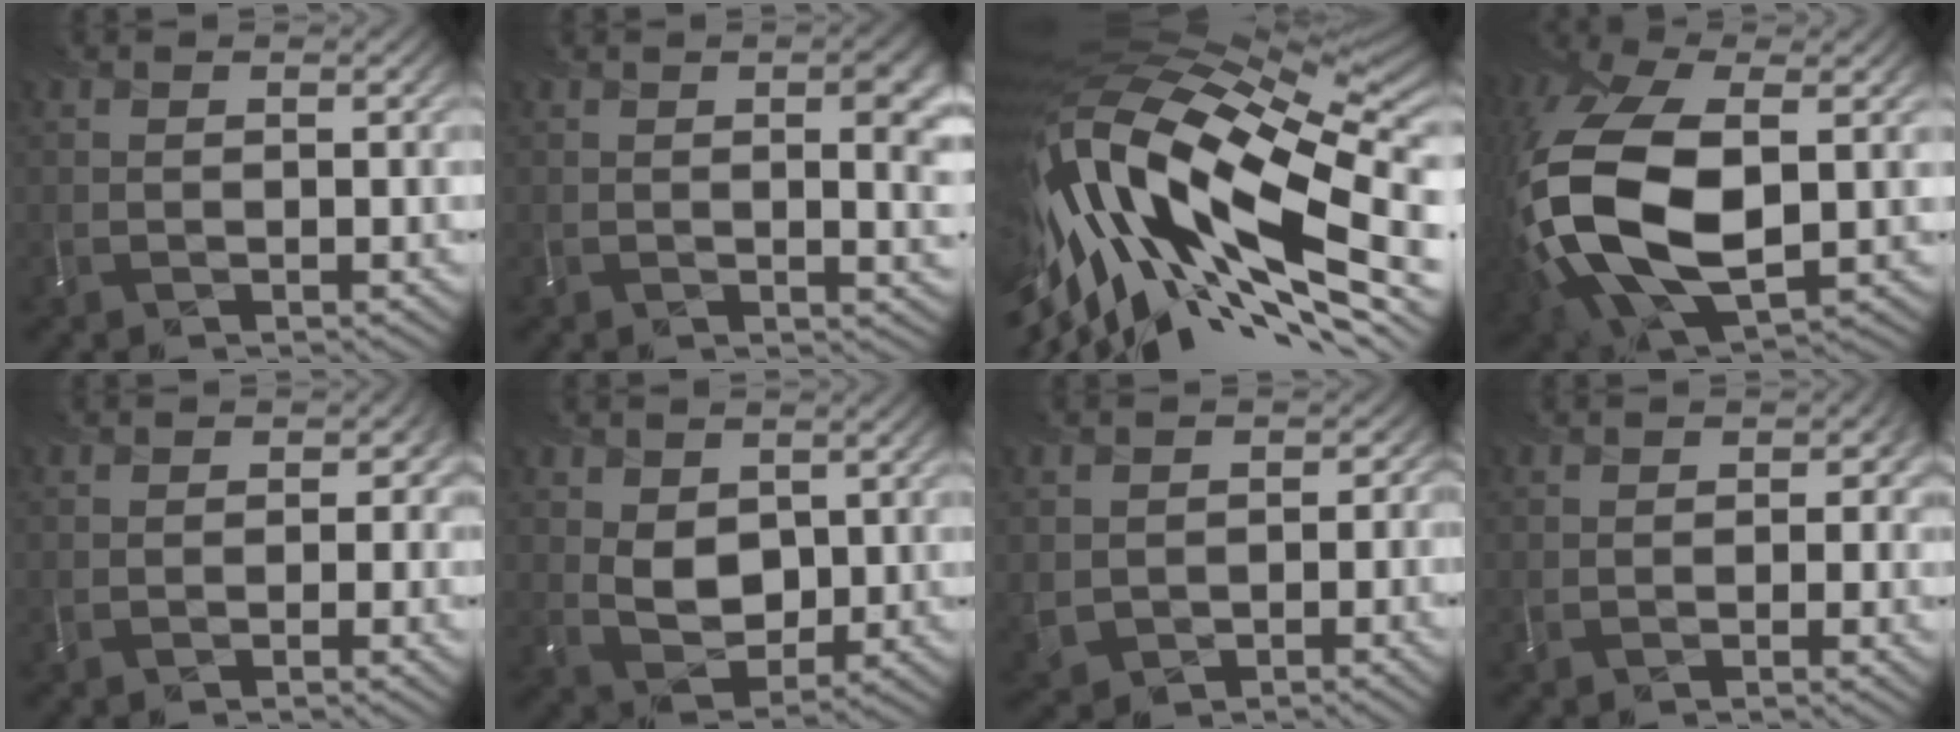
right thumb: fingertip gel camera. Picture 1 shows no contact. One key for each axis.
{"total": 5.4, "fx": 1.2, "fy": 1.8, "fz": 5.0, "tx": -0.055, "ty": 0.003, "tz": 0.019}
{"total": 20.3, "fx": -6.1, "fy": 9.2, "fz": 17.1, "tx": -0.358, "ty": -0.062, "tz": -0.100}
{"total": 17.4, "fx": -1.7, "fy": 9.5, "fz": 14.5, "tx": -0.354, "ty": -0.018, "tz": -0.025}
{"total": 2.9, "fx": -0.4, "fy": 2.6, "fz": 1.3, "tx": -0.011, "ty": 0.002, "tz": -0.002}
{"total": 4.9, "fx": 1.1, "fy": 3.8, "fz": 2.9, "tx": -0.070, "ty": -0.008, "tz": 0.023}
{"total": 5.4, "fx": -1.0, "fy": 5.0, "fz": 1.8, "tx": -0.063, "ty": -0.027, "tz": -0.014}
{"total": 3.1, "fx": -0.1, "fy": 2.6, "fz": 1.6, "tx": -0.012, "ty": 0.003, "tz": 0.004}